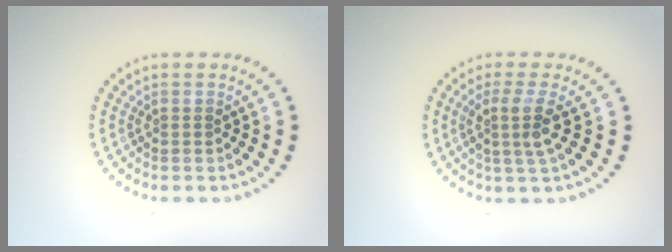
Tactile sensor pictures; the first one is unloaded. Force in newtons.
{"total": 2.8, "press": 2.0, "slide": 1.9}